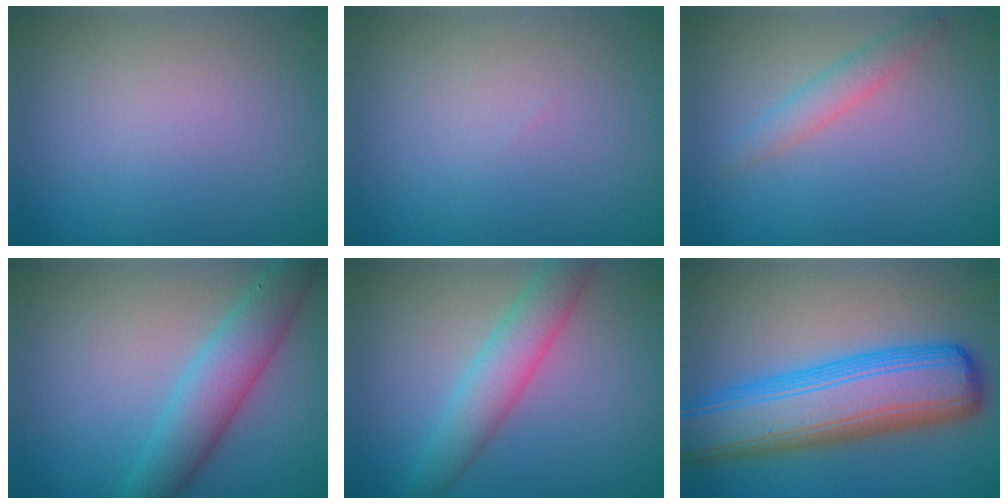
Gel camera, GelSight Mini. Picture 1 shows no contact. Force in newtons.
{"total": 0.0}
{"total": 2.7, "press": 2.7, "slide": 0.2}
{"total": 4.8, "press": 4.8, "slide": 0.2}
{"total": 4.2, "press": 4.2, "slide": 0.1}
{"total": 10.4, "press": 10.4, "slide": 0.2}